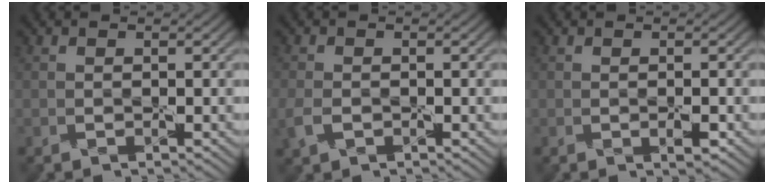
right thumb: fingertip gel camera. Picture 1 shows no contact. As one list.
[{"total": 2.9, "force": [-1.1, 1.9, 1.8], "torque": [-0.055, -0.008, -0.025]}, {"total": 1.2, "force": [-0.3, 0.3, 1.1], "torque": [-0.018, -0.004, -0.003]}]